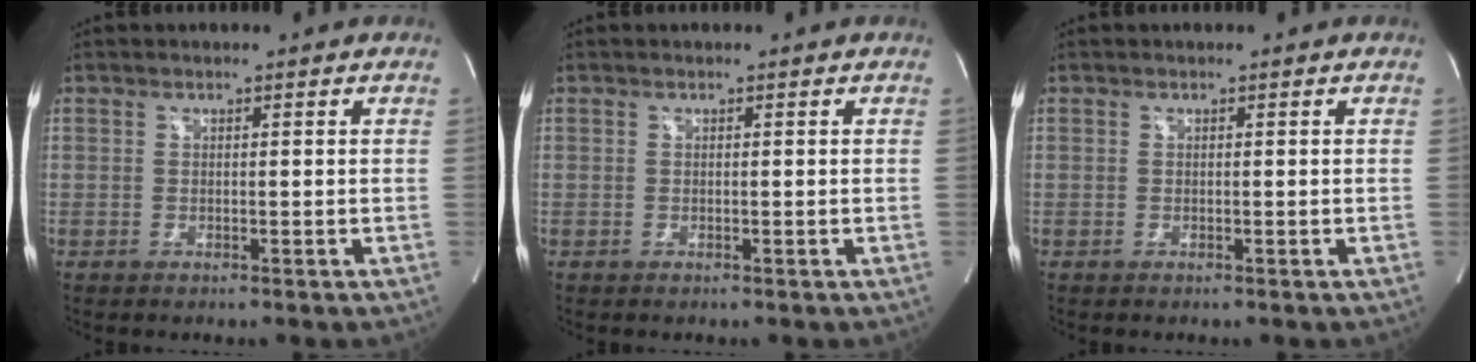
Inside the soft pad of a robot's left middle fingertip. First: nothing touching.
{"total": 0.0}
{"total": 0.0}